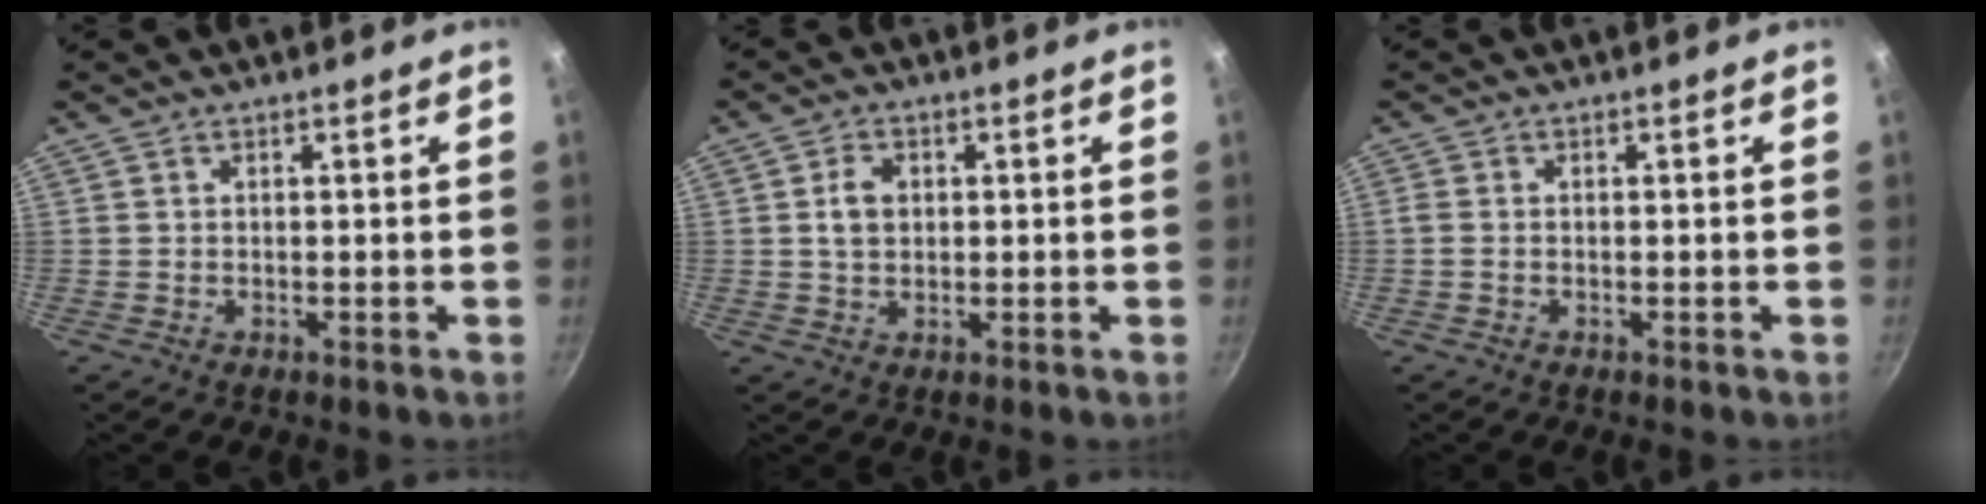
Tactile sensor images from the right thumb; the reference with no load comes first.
{"total": 4.2, "force": [0.7, 3.1, 2.8], "torque": [-0.039, 0.001, 0.011]}
{"total": 1.2, "force": [-0.2, 0.8, 0.8], "torque": [-0.021, 0.002, -0.006]}